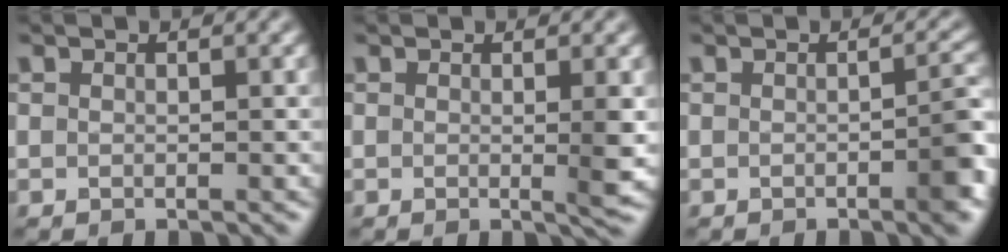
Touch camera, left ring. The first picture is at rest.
{"total": 2.2, "force": [0.0, 0.3, 2.2], "torque": [-0.029, -0.008, -0.005]}
{"total": 3.3, "force": [-1.1, 0.8, 3.1], "torque": [-0.034, 0.005, -0.020]}